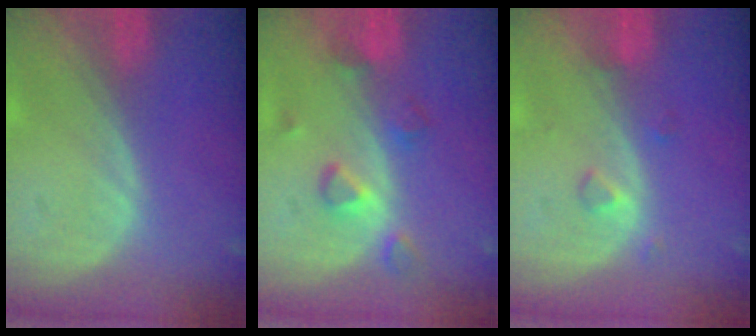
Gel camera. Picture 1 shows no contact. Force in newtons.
{"total": 4.4, "press": 4.3, "slide": 0.7}
{"total": 1.8, "press": 1.8, "slide": 0.1}